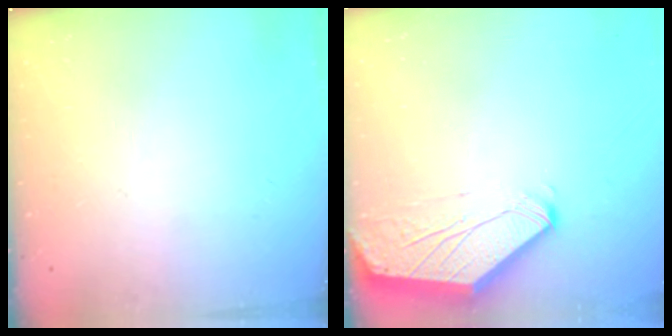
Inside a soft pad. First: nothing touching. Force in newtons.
{"total": 0.0}